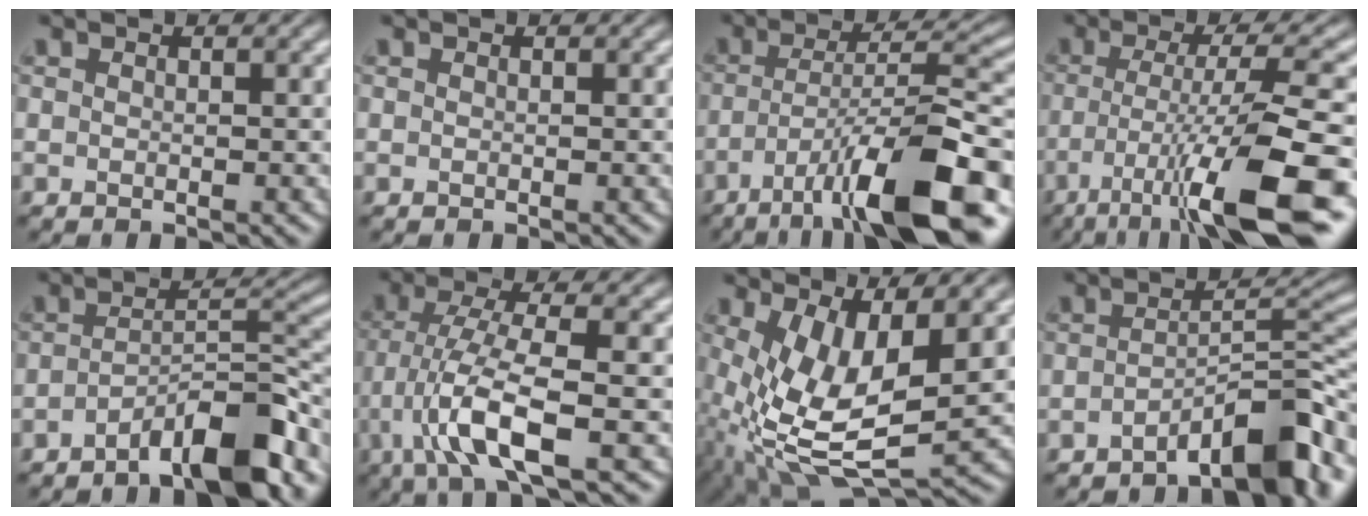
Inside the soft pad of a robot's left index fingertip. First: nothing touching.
{"total": 0.0}
{"total": 12.9, "force": [-7.3, 2.9, 10.2], "torque": [-0.161, 0.013, -0.121]}
{"total": 11.5, "force": [-5.6, 2.3, 9.8], "torque": [-0.159, 0.003, -0.090]}
{"total": 8.1, "force": [-4.9, 2.3, 5.9], "torque": [-0.083, 0.006, -0.083]}
{"total": 6.5, "force": [-2.5, 1.3, 5.9], "torque": [-0.117, 0.003, -0.054]}
{"total": 10.1, "force": [0.4, 4.4, 9.1], "torque": [-0.196, -0.021, 0.014]}
{"total": 6.7, "force": [-4.3, 1.8, 4.8], "torque": [-0.061, 0.011, -0.069]}